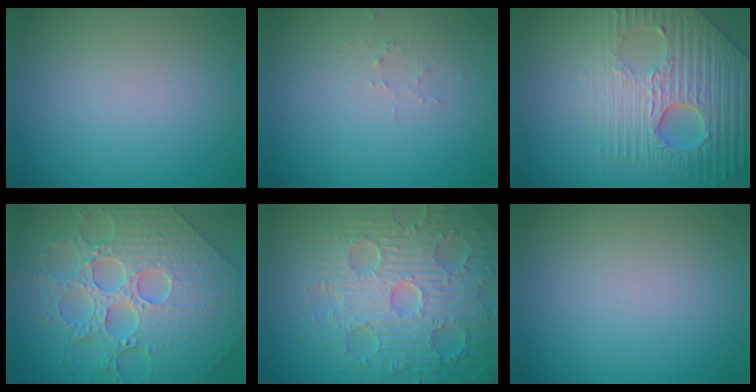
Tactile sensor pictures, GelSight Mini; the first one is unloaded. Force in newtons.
{"total": 1.1, "press": 1.1, "slide": 0.1}
{"total": 9.0, "press": 6.1, "slide": 6.7}
{"total": 9.3, "press": 7.0, "slide": 6.1}
{"total": 9.3, "press": 6.8, "slide": 6.3}
{"total": 0.0}